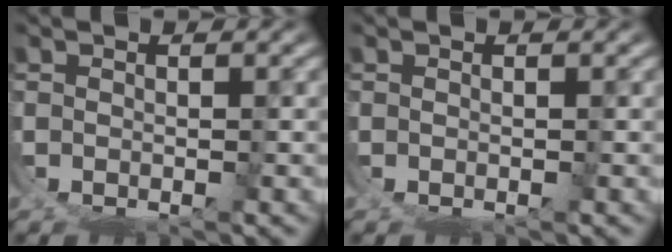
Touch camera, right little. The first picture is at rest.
{"total": 0.0}